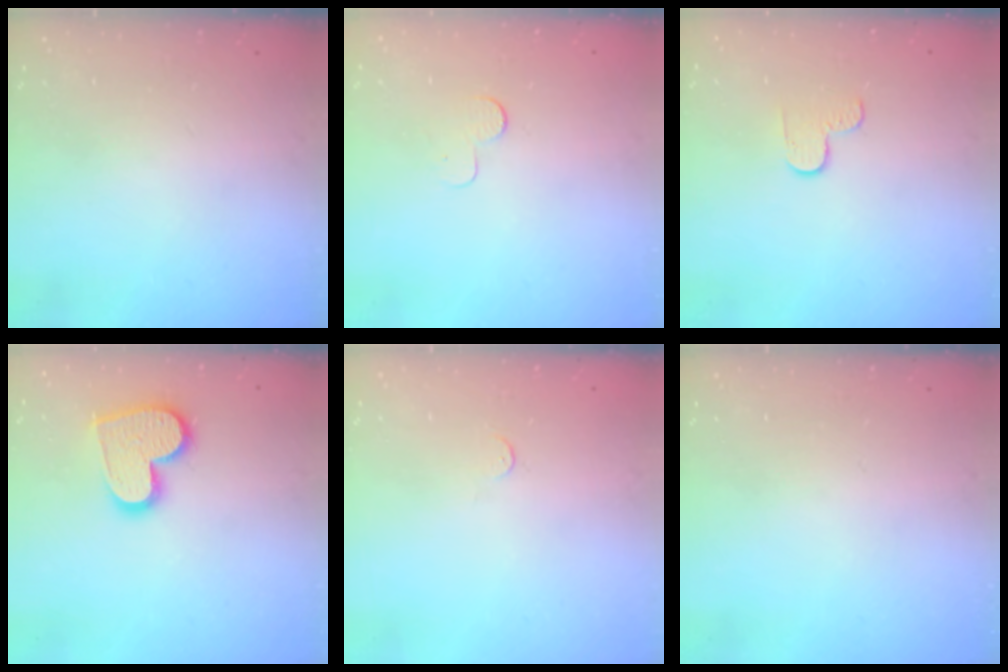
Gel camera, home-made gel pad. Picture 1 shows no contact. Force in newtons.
{"total": 2.9, "press": 2.9, "slide": 0.3}
{"total": 3.3, "press": 3.3, "slide": 0.4}
{"total": 13.8, "press": 13.8, "slide": 1.1}
{"total": 3.2, "press": 3.2, "slide": 0.2}
{"total": 0.0}